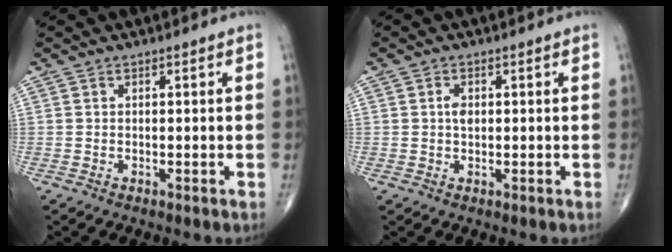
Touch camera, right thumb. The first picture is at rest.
{"total": 1.9, "force": [0.3, 1.2, 1.5], "torque": [-0.023, 0.001, 0.004]}